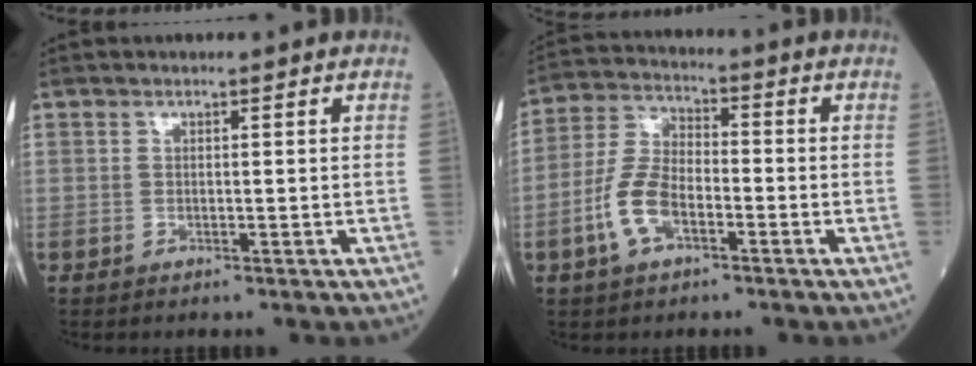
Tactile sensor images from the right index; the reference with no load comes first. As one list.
[{"total": 8.1, "force": [-3.3, 3.8, 6.4], "torque": [-0.150, 0.009, -0.069]}]